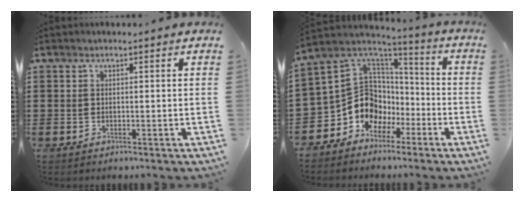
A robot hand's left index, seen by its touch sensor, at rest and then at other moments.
{"total": 10.7, "force": [-3.3, 9.6, 3.2], "torque": [-0.111, -0.011, -0.057]}